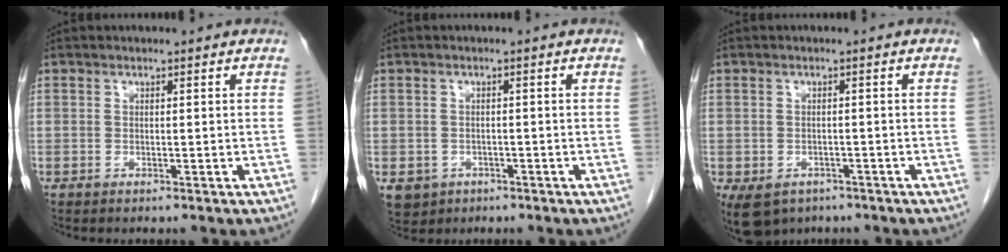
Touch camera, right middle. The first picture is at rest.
{"total": 5.0, "force": [-2.4, 4.2, 1.2], "torque": [-0.026, 0.001, -0.032]}
{"total": 7.7, "force": [-4.8, 5.3, 2.9], "torque": [-0.067, -0.001, -0.068]}